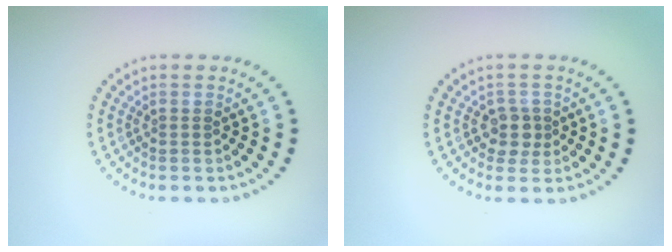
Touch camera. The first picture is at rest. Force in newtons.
{"total": 2.0, "press": 1.7, "slide": 1.1}